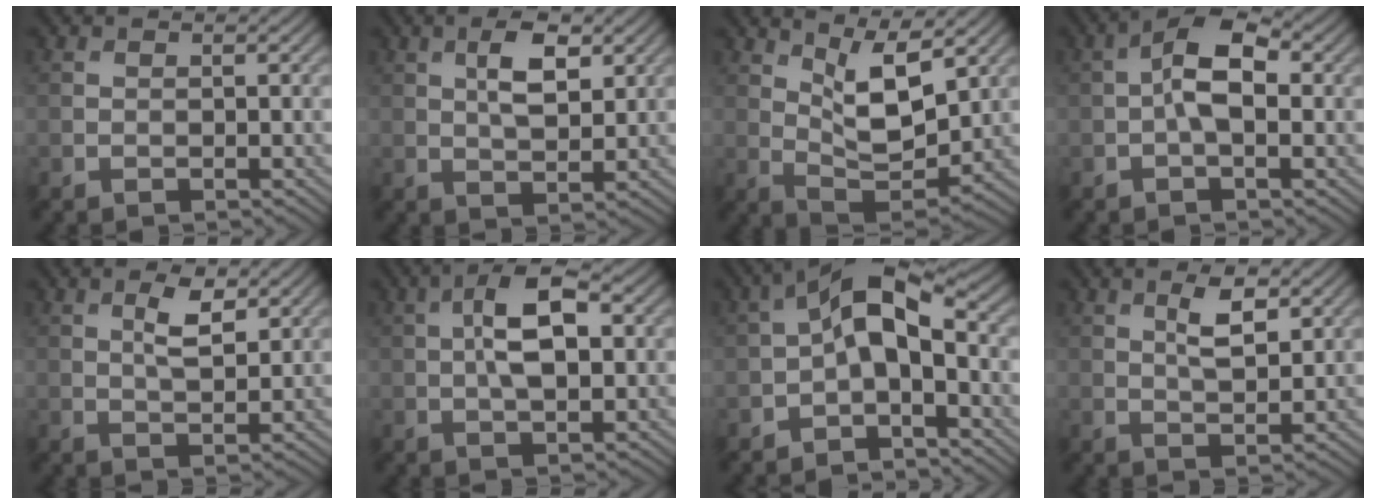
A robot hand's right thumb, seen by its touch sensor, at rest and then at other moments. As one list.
[{"total": 5.0, "force": [1.9, 2.1, 4.1], "torque": [-0.080, 0.000, 0.033]}, {"total": 8.5, "force": [4.3, 3.1, 6.7], "torque": [-0.133, -0.008, 0.079]}, {"total": 5.2, "force": [-0.1, 2.3, 4.6], "torque": [-0.088, 0.010, -0.011]}, {"total": 3.8, "force": [1.7, 1.3, 3.1], "torque": [-0.063, -0.002, 0.031]}, {"total": 7.2, "force": [0.9, 3.1, 6.5], "torque": [-0.123, 0.011, 0.008]}, {"total": 7.4, "force": [-0.8, 3.8, 6.3], "torque": [-0.114, 0.017, -0.025]}, {"total": 4.2, "force": [1.8, 1.5, 3.5], "torque": [-0.072, -0.003, 0.035]}]